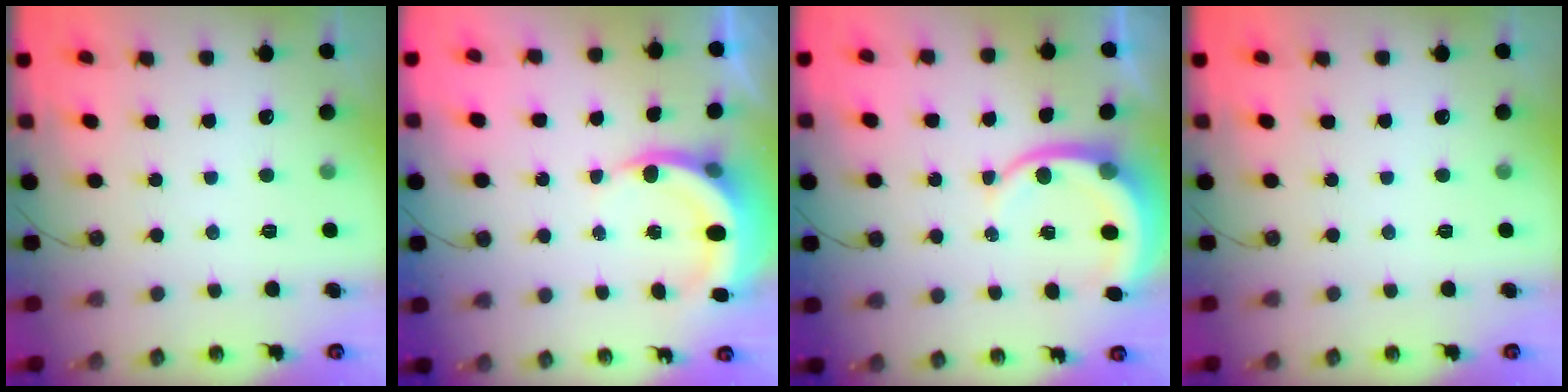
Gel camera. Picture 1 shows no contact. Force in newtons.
{"total": 6.3, "press": 6.2, "slide": 1.2}
{"total": 7.3, "press": 7.3, "slide": 0.9}
{"total": 0.0}